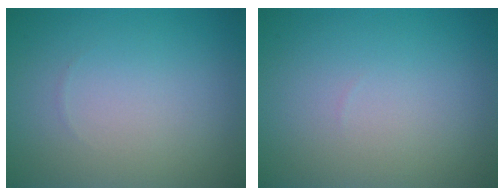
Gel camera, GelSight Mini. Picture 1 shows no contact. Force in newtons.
{"total": 0.0}